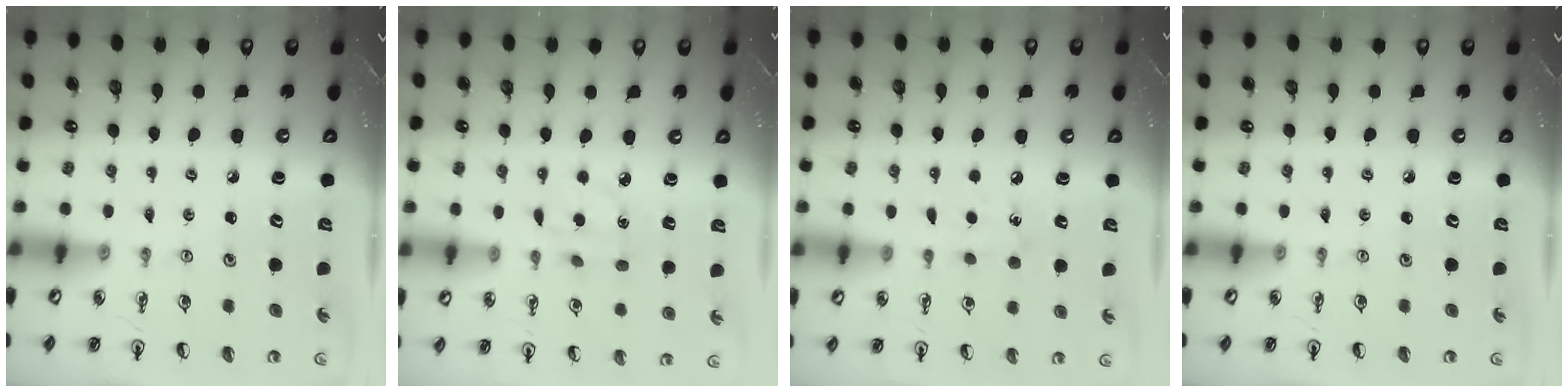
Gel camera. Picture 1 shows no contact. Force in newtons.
{"total": 4.4, "press": 4.4, "slide": 0.5}
{"total": 6.2, "press": 6.2, "slide": 0.8}
{"total": 0.0}